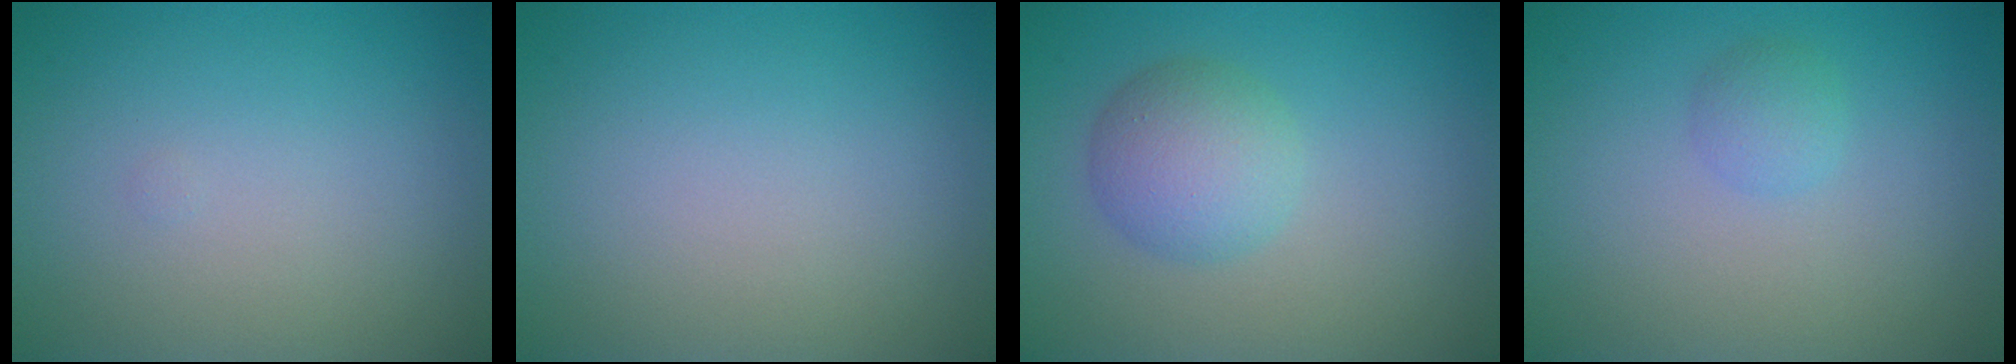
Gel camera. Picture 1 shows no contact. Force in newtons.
{"total": 0.0}
{"total": 4.4, "press": 4.4, "slide": 0.1}
{"total": 1.3, "press": 1.3, "slide": 0.0}